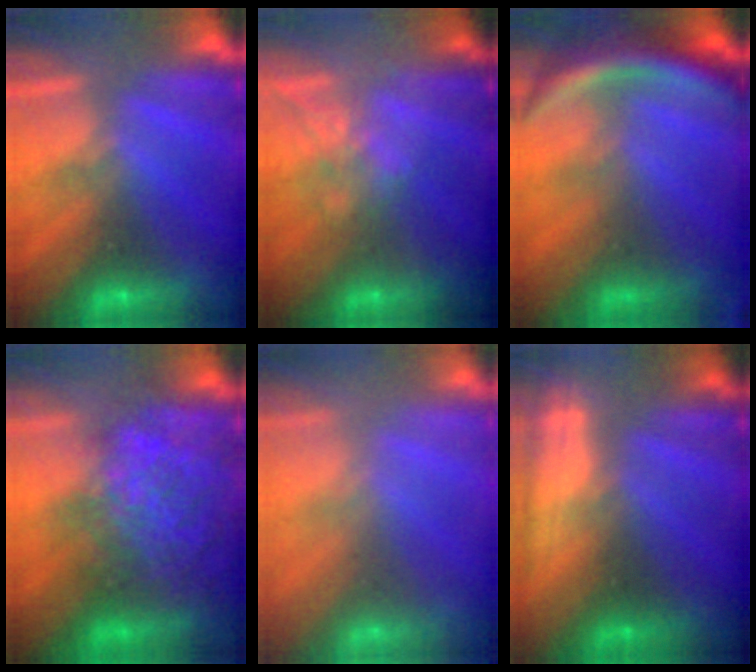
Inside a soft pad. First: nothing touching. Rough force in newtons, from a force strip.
{"total": 7.4}
{"total": 11.6}
{"total": 11.5}
{"total": 7.2}
{"total": 2.8}